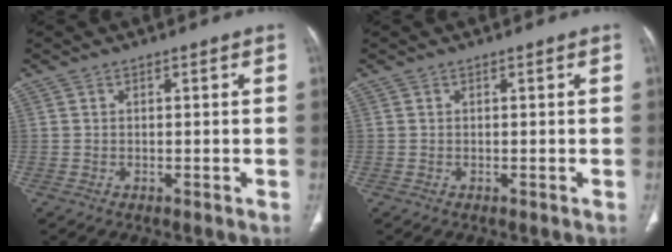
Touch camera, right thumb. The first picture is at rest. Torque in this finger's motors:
{"motor_torque": [-0.57, 0.39, 0.44, -0.36, -0.04]}